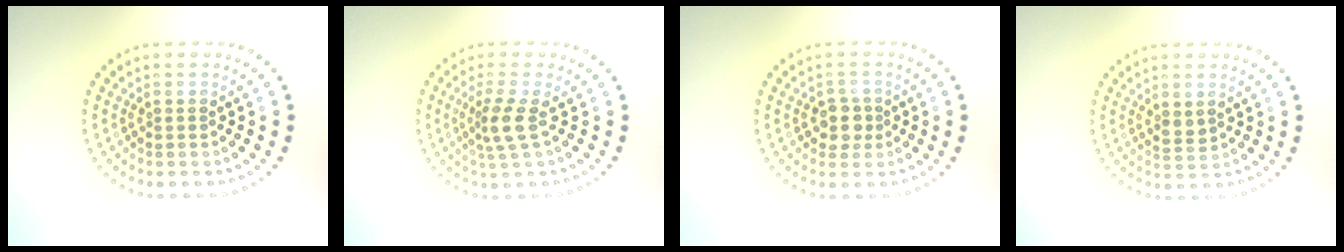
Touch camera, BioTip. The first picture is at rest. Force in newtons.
{"total": 2.5, "press": 1.9, "slide": 1.7}
{"total": 2.1, "press": 1.9, "slide": 0.8}
{"total": 1.2, "press": 1.2, "slide": 0.5}